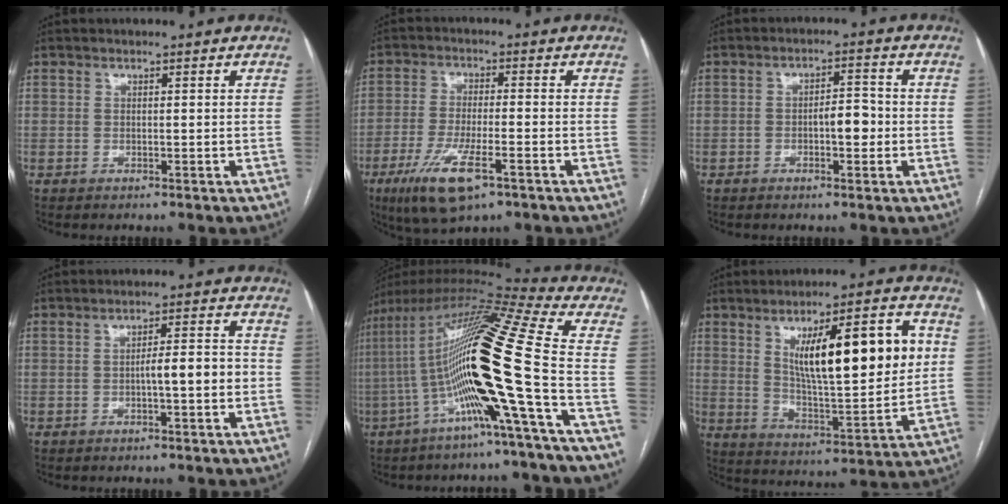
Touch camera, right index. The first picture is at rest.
{"total": 10.2, "force": [-5.4, 2.2, 8.4], "torque": [-0.168, -0.024, -0.089]}
{"total": 4.2, "force": [-0.9, 1.6, 3.8], "torque": [-0.056, 0.012, -0.011]}
{"total": 5.2, "force": [-1.3, 0.7, 5.0], "torque": [-0.073, 0.017, -0.016]}
{"total": 22.3, "force": [-4.9, -0.9, 21.7], "torque": [-0.419, 0.002, -0.103]}
{"total": 19.1, "force": [5.2, 4.1, 17.9], "torque": [-0.277, 0.009, 0.086]}